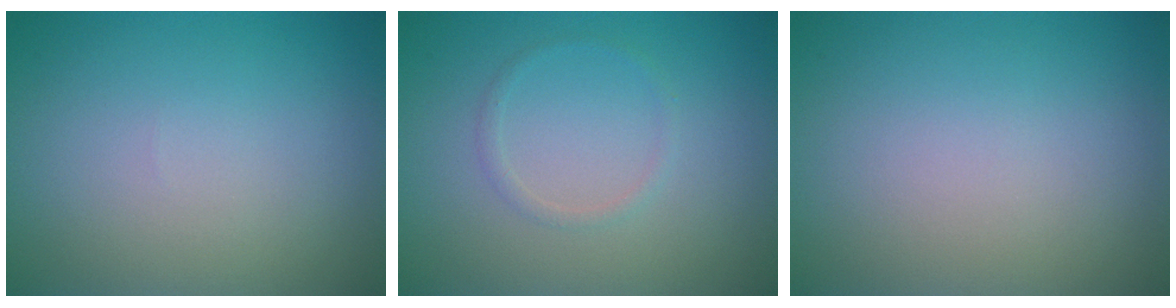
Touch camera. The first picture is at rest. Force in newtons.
{"total": 0.9, "press": 0.9, "slide": 0.1}
{"total": 0.0}